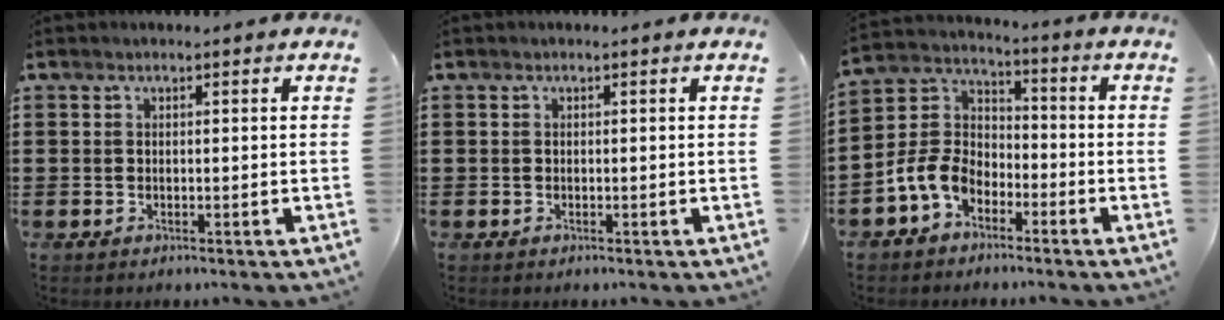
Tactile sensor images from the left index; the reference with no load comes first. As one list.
[{"total": 0.0}, {"total": 7.6, "force": [-4.2, 5.0, 3.8], "torque": [-0.121, 0.003, -0.091]}]